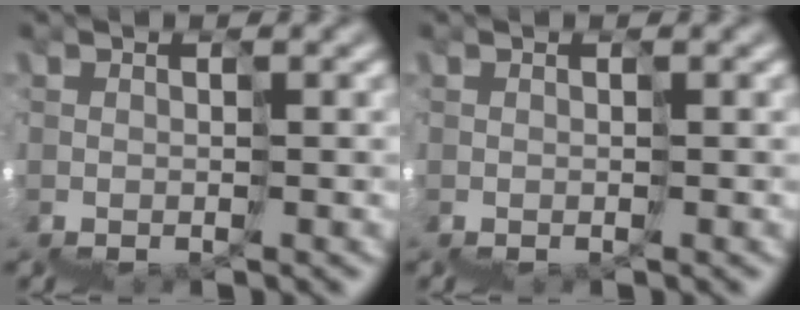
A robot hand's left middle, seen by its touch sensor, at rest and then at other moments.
{"total": 0.0}